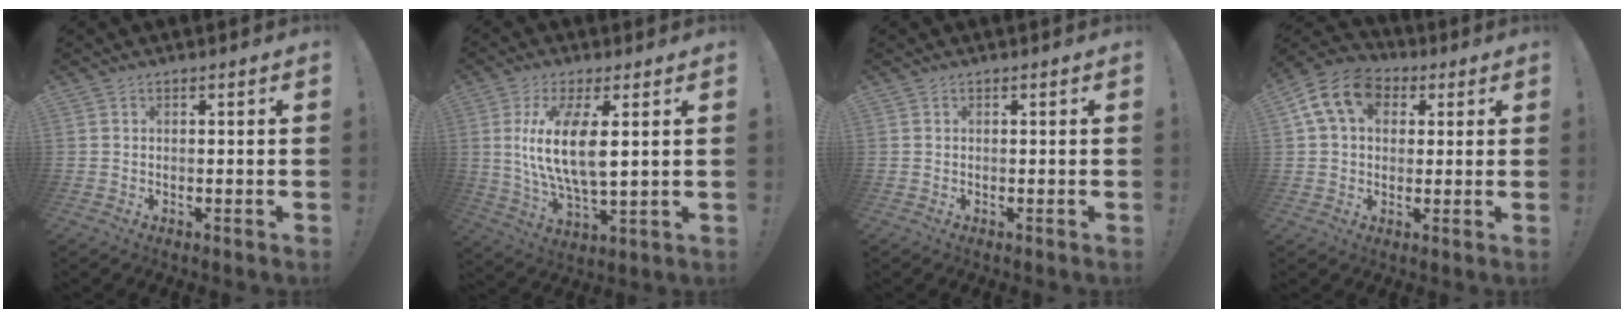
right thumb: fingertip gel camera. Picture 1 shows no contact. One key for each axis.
{"total": 14.3, "fx": 3.0, "fy": 4.9, "fz": 13.1, "tx": -0.246, "ty": -0.020, "tz": 0.043}
{"total": 0.0}
{"total": 13.6, "fx": 4.7, "fy": 9.9, "fz": 8.0, "tx": -0.134, "ty": -0.003, "tz": 0.093}